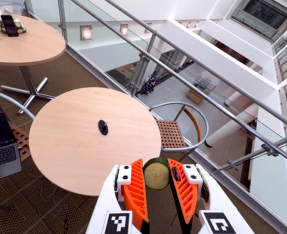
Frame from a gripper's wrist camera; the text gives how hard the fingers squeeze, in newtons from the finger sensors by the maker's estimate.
{"total": 7.9, "left": 7.8, "right": 8.1}